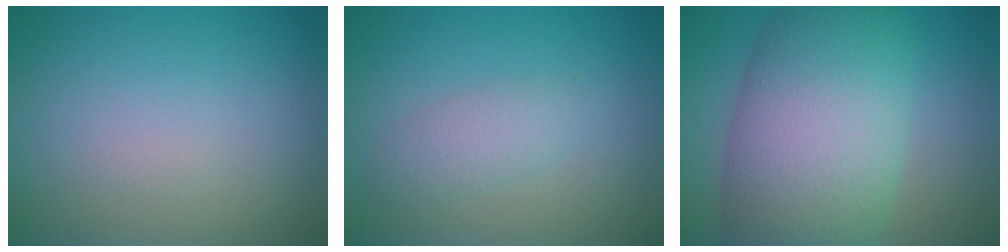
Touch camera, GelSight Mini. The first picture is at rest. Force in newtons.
{"total": 2.0, "press": 2.0, "slide": 0.2}
{"total": 12.2, "press": 12.1, "slide": 0.4}